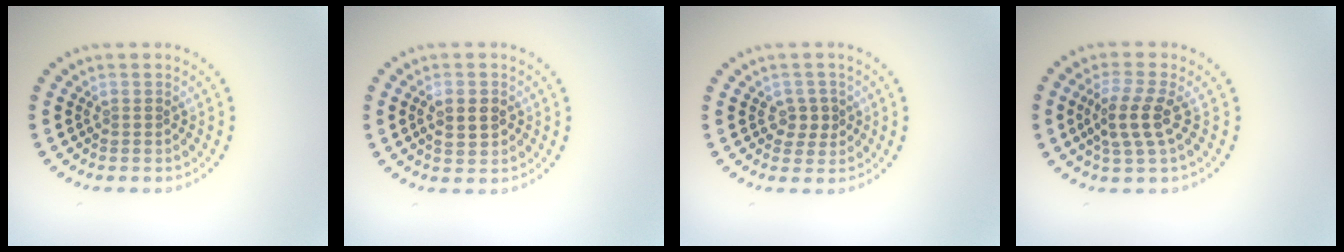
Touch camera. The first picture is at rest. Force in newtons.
{"total": 2.2, "press": 2.2, "slide": 0.1}
{"total": 1.8, "press": 1.7, "slide": 0.6}
{"total": 3.3, "press": 2.9, "slide": 1.6}